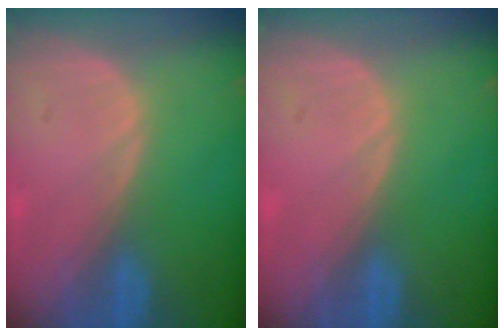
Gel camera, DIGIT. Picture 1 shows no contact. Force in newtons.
{"total": 0.0}